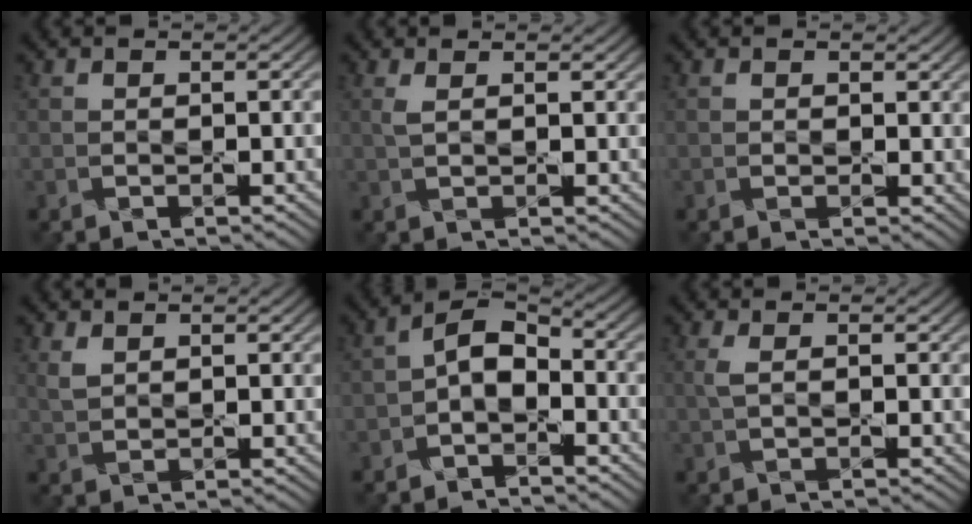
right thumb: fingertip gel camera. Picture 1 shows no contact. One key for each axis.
{"total": 1.7, "fx": 0.9, "fy": 0.5, "fz": 1.3, "tx": -0.036, "ty": 0.000, "tz": 0.020}
{"total": 1.1, "fx": 0.4, "fy": 0.8, "fz": 0.6, "tx": -0.014, "ty": -0.006, "tz": 0.008}
{"total": 2.3, "fx": 1.5, "fy": 1.1, "fz": 1.3, "tx": -0.038, "ty": -0.002, "tz": 0.034}
{"total": 4.4, "fx": -1.3, "fy": 2.6, "fz": 3.2, "tx": -0.058, "ty": 0.009, "tz": -0.033}
{"total": 1.9, "fx": 0.7, "fy": 0.7, "fz": 1.6, "tx": -0.043, "ty": 0.002, "tz": 0.014}